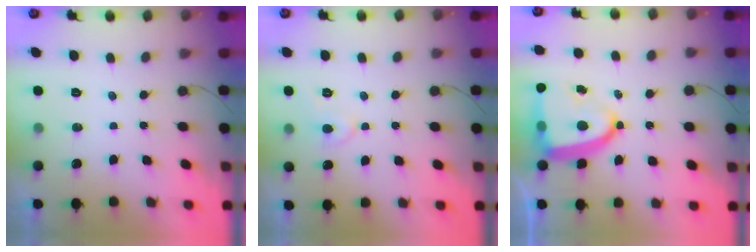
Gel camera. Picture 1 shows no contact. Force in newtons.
{"total": 4.8, "press": 4.8, "slide": 0.5}
{"total": 15.5, "press": 15.4, "slide": 1.3}